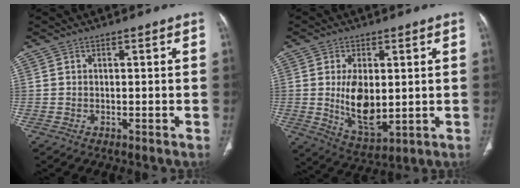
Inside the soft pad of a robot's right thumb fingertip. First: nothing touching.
{"total": 10.2, "force": [0.4, 5.4, 8.6], "torque": [-0.139, -0.021, 0.023]}